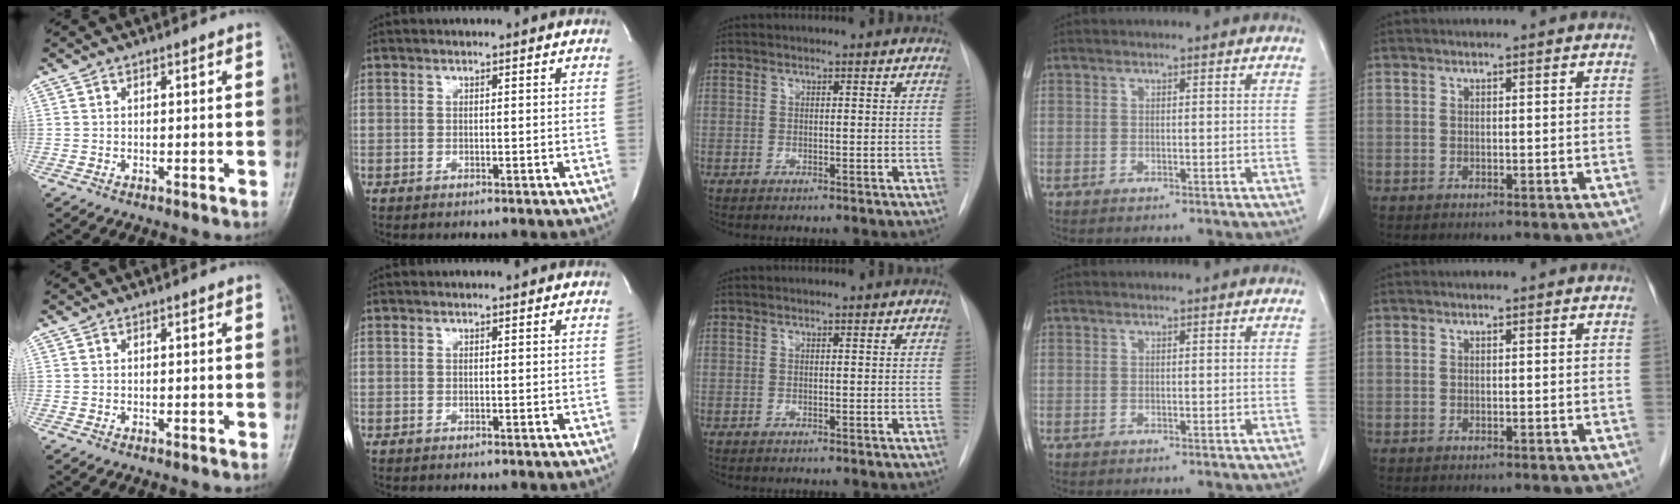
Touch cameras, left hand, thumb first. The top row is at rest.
{}